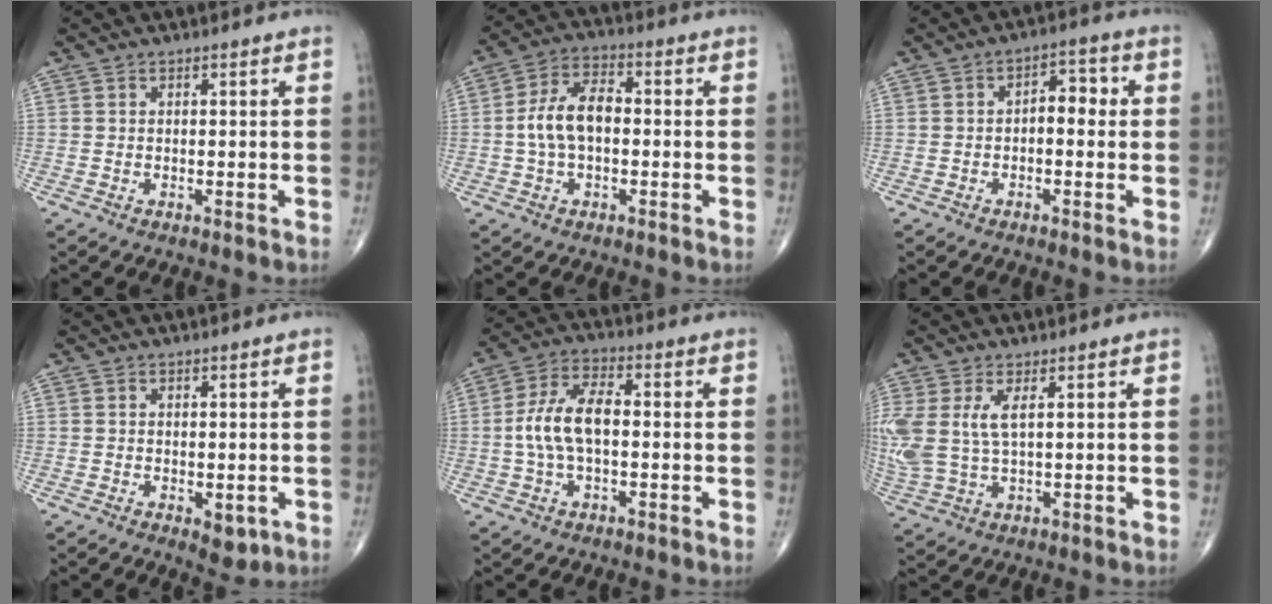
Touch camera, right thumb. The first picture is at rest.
{"total": 9.0, "force": [-0.5, 5.2, 7.4], "torque": [-0.138, 0.026, -0.017]}
{"total": 5.0, "force": [0.0, 2.8, 4.2], "torque": [-0.037, 0.022, -0.008]}
{"total": 3.2, "force": [-0.9, 1.8, 2.5], "torque": [-0.018, -0.004, -0.004]}
{"total": 9.5, "force": [-0.4, 4.7, 8.3], "torque": [-0.172, 0.026, -0.013]}
{"total": 9.1, "force": [2.2, 4.1, 7.9], "torque": [-0.201, 0.002, 0.056]}